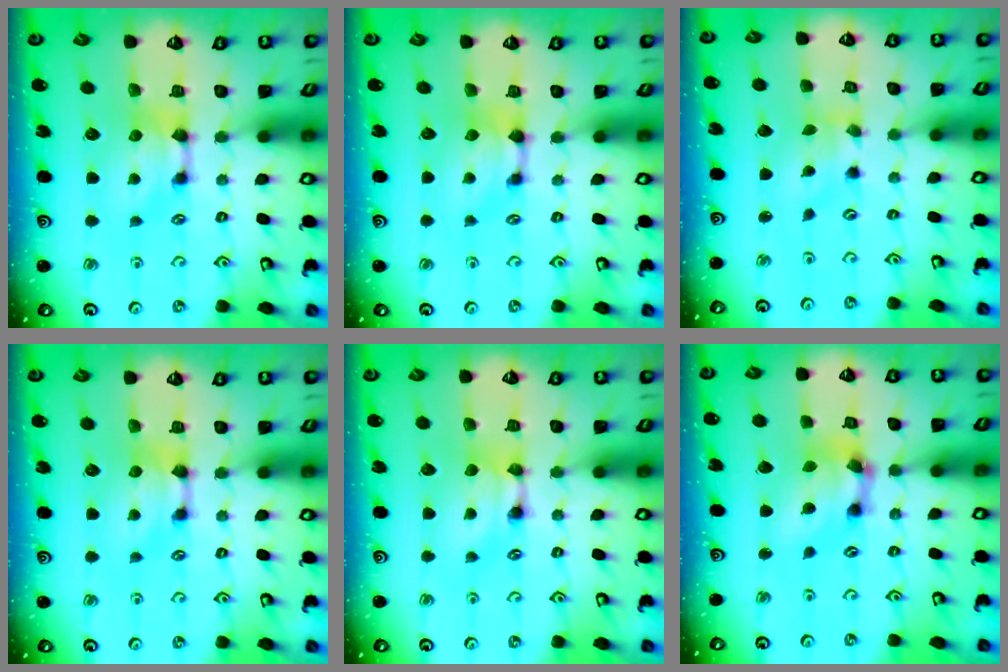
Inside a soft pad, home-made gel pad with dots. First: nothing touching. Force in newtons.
{"total": 1.1, "press": 0.4, "slide": 1.1}
{"total": 1.3, "press": 0.7, "slide": 1.1}
{"total": 0.0}
{"total": 1.7, "press": 1.7, "slide": 0.2}
{"total": 6.2, "press": 5.8, "slide": 2.1}